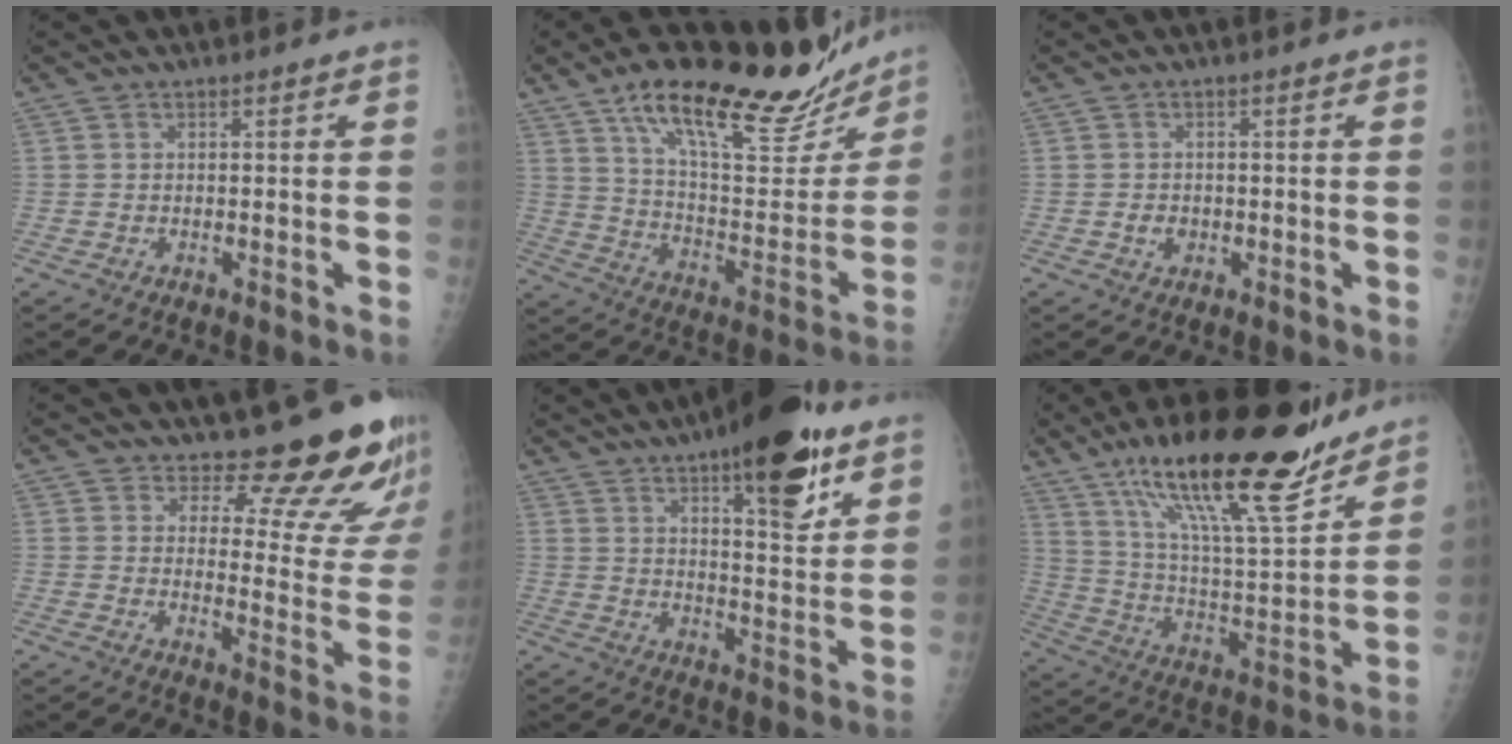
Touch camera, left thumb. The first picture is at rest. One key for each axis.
{"total": 29.5, "fx": 20.8, "fy": 9.9, "fz": 18.5, "tx": -0.244, "ty": -0.067, "tz": 0.318}
{"total": 2.0, "fx": -0.5, "fy": 1.6, "fz": 1.0, "tx": -0.011, "ty": 0.004, "tz": -0.004}
{"total": 15.3, "fx": 13.8, "fy": 4.5, "fz": 4.6, "tx": -0.012, "ty": -0.134, "tz": 0.156}
{"total": 17.7, "fx": 10.1, "fy": 5.6, "fz": 13.4, "tx": -0.160, "ty": -0.052, "tz": 0.147}
{"total": 26.3, "fx": 18.3, "fy": 6.2, "fz": 17.8, "tx": -0.266, "ty": -0.074, "tz": 0.311}